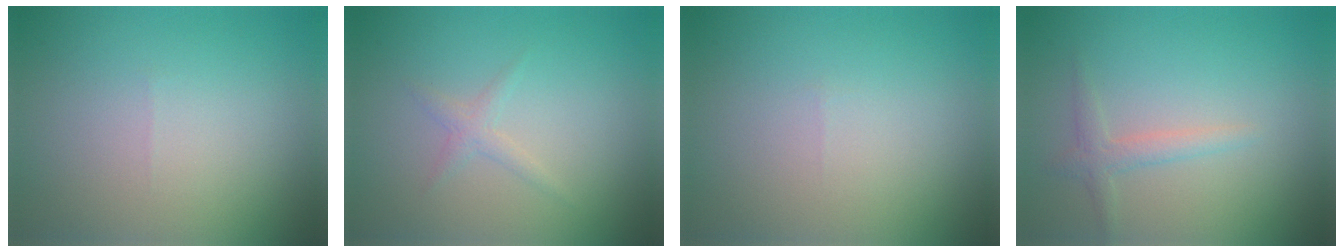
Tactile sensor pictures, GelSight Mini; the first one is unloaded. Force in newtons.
{"total": 1.2, "press": 1.2, "slide": 0.0}
{"total": 0.0}
{"total": 1.6, "press": 1.6, "slide": 0.1}